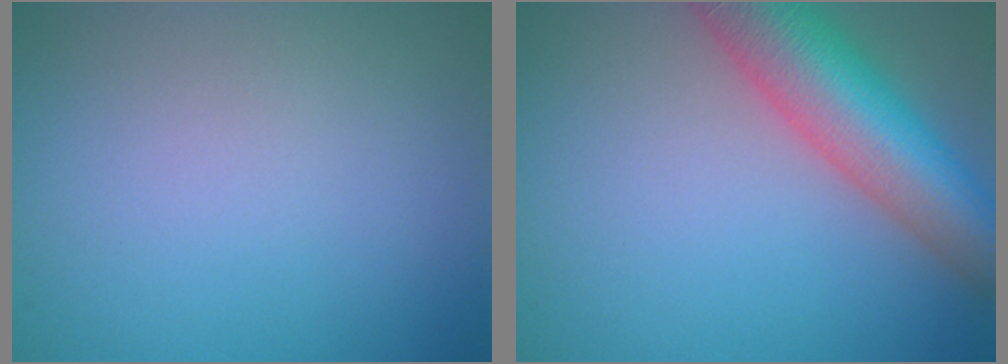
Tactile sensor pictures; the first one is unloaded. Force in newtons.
{"total": 10.1, "press": 10.1, "slide": 0.4}